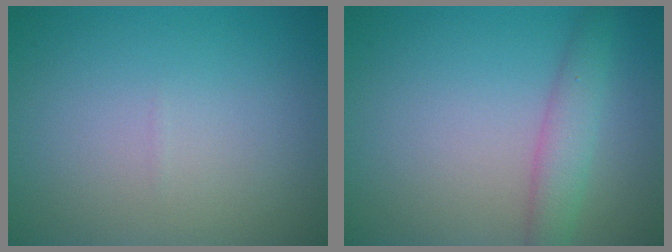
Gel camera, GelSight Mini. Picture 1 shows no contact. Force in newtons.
{"total": 2.7, "press": 2.7, "slide": 0.1}